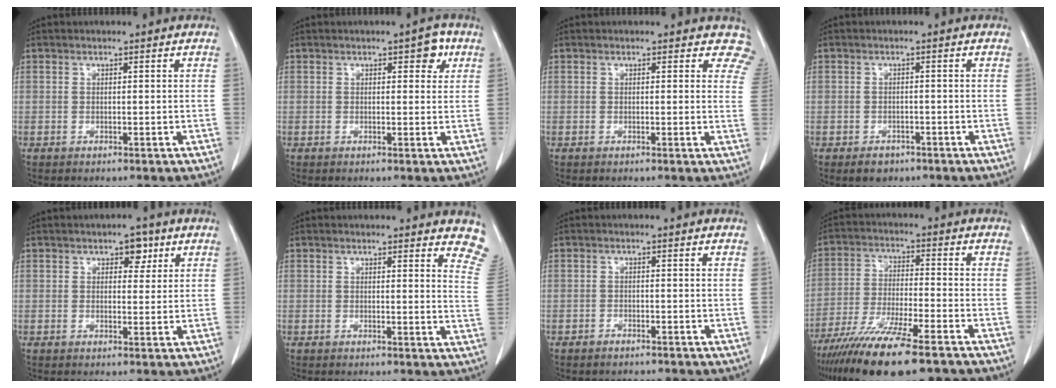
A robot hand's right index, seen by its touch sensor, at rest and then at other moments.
{"total": 3.1, "force": [1.4, 1.4, 2.3], "torque": [-0.022, 0.006, 0.015]}
{"total": 4.0, "force": [3.4, 2.0, 0.5], "torque": [0.024, -0.010, 0.006]}
{"total": 2.6, "force": [-1.7, 1.8, 0.8], "torque": [-0.011, 0.002, -0.017]}
{"total": 3.1, "force": [1.5, 1.9, 1.9], "torque": [-0.020, 0.006, 0.020]}
{"total": 7.4, "force": [6.8, 1.6, 2.5], "torque": [-0.006, -0.030, 0.043]}
{"total": 1.7, "force": [-1.5, 0.7, 0.2], "torque": [-0.007, 0.001, -0.021]}
{"total": 16.8, "force": [-12.6, 2.1, 10.9], "torque": [-0.198, -0.047, -0.215]}